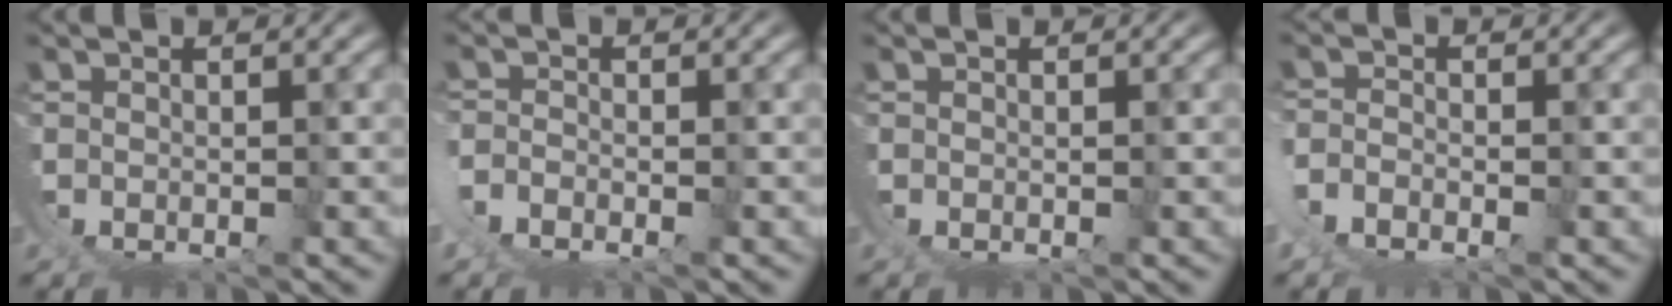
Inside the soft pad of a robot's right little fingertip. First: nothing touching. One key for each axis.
{"total": 1.4, "fx": -0.9, "fy": 0.5, "fz": 1.0, "tx": -0.022, "ty": -0.002, "tz": -0.019}
{"total": 0.0}
{"total": 1.7, "fx": -0.9, "fy": 0.4, "fz": 1.4, "tx": -0.031, "ty": -0.004, "tz": -0.017}